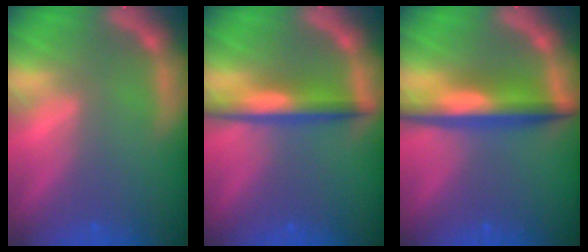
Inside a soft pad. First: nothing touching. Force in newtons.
{"total": 4.5}
{"total": 6.0}